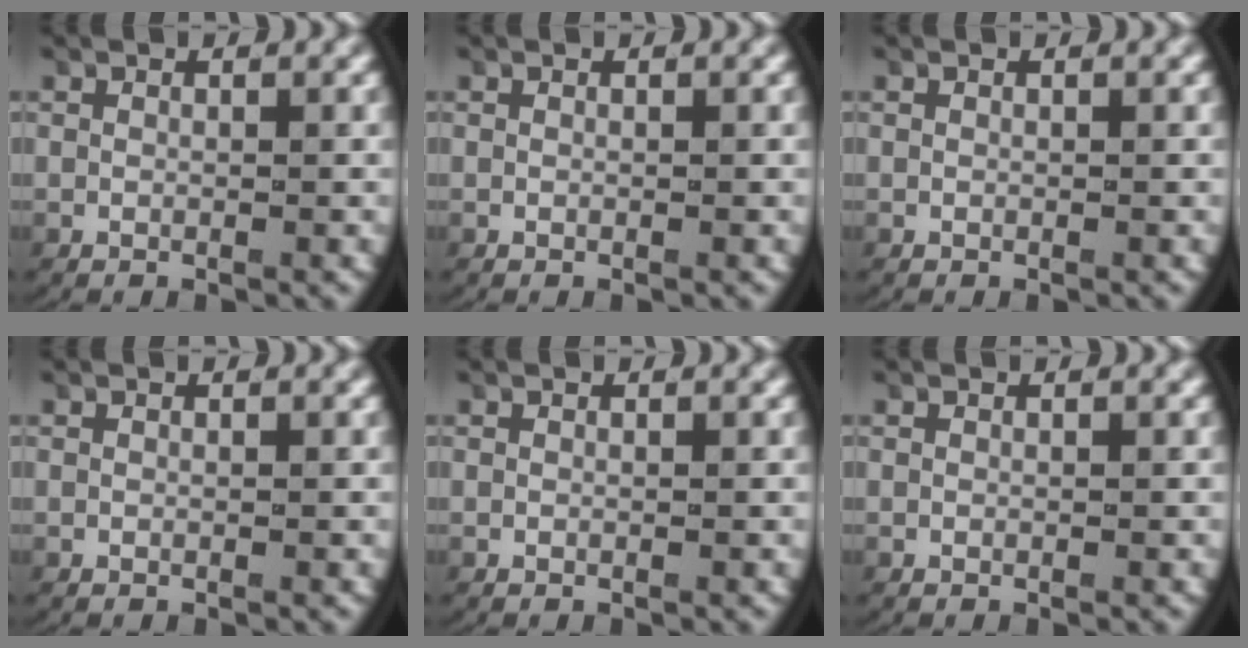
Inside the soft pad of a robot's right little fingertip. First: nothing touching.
{"total": 0.0}
{"total": 0.0}
{"total": 0.0}
{"total": 0.0}
{"total": 0.0}